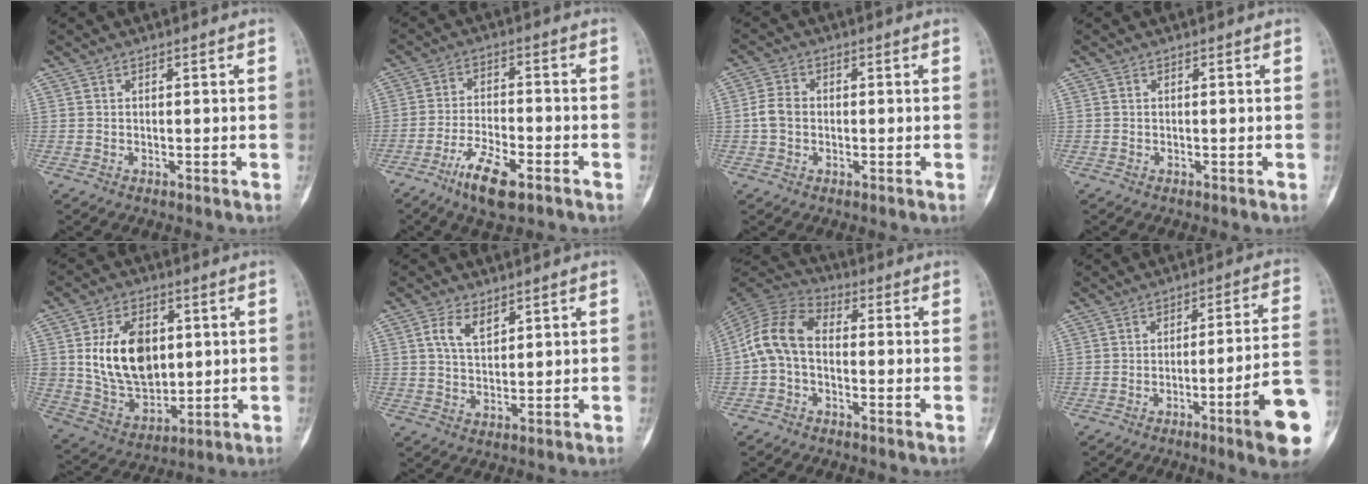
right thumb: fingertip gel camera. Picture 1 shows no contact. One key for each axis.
{"total": 9.1, "fx": -5.6, "fy": 3.1, "fz": 6.5, "tx": -0.119, "ty": 0.021, "tz": -0.098}
{"total": 4.4, "fx": -0.4, "fy": 3.5, "fz": 2.5, "tx": -0.043, "ty": 0.011, "tz": -0.014}
{"total": 0.0}
{"total": 16.7, "fx": 2.9, "fy": 11.4, "fz": 11.8, "tx": -0.161, "ty": -0.013, "tz": 0.066}
{"total": 4.9, "fx": 2.5, "fy": 2.7, "fz": 3.2, "tx": -0.047, "ty": -0.010, "tz": 0.048}
{"total": 9.6, "fx": -1.1, "fy": 6.7, "fz": 6.9, "tx": -0.129, "ty": 0.029, "tz": -0.038}
{"total": 14.5, "fx": -5.7, "fy": 1.0, "fz": 13.3, "tx": -0.153, "ty": 0.026, "tz": -0.082}